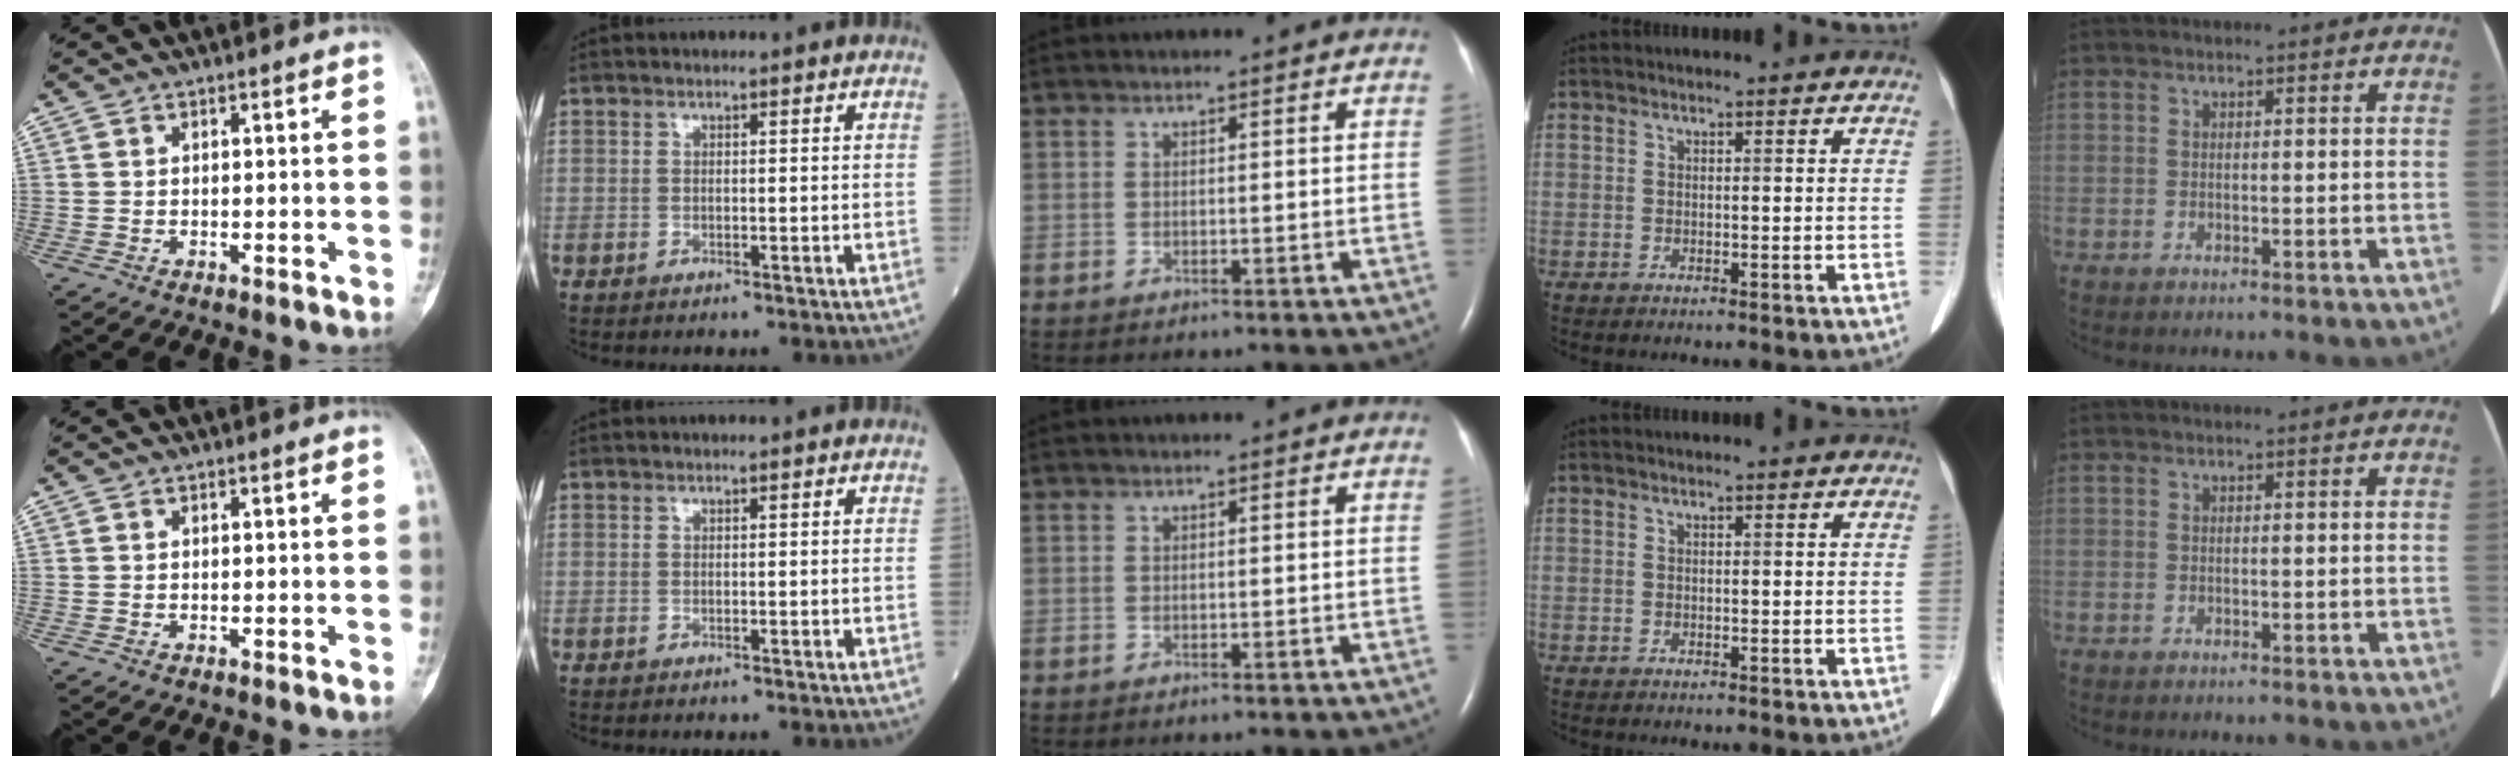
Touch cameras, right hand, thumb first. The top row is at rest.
{}